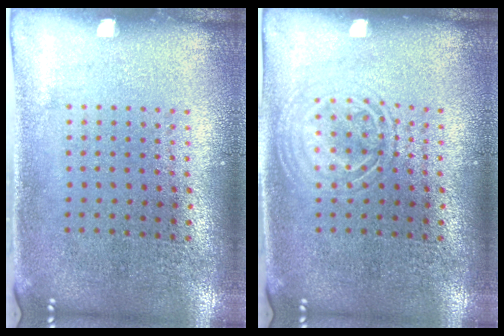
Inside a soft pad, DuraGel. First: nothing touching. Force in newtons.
{"total": 2.1, "press": 2.1, "slide": 0.3}